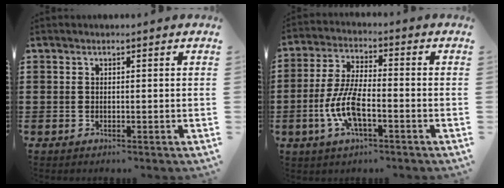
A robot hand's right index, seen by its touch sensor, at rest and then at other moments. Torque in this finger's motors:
{"motor_torque": [1.99, 0.15, 0.81, 0.14]}